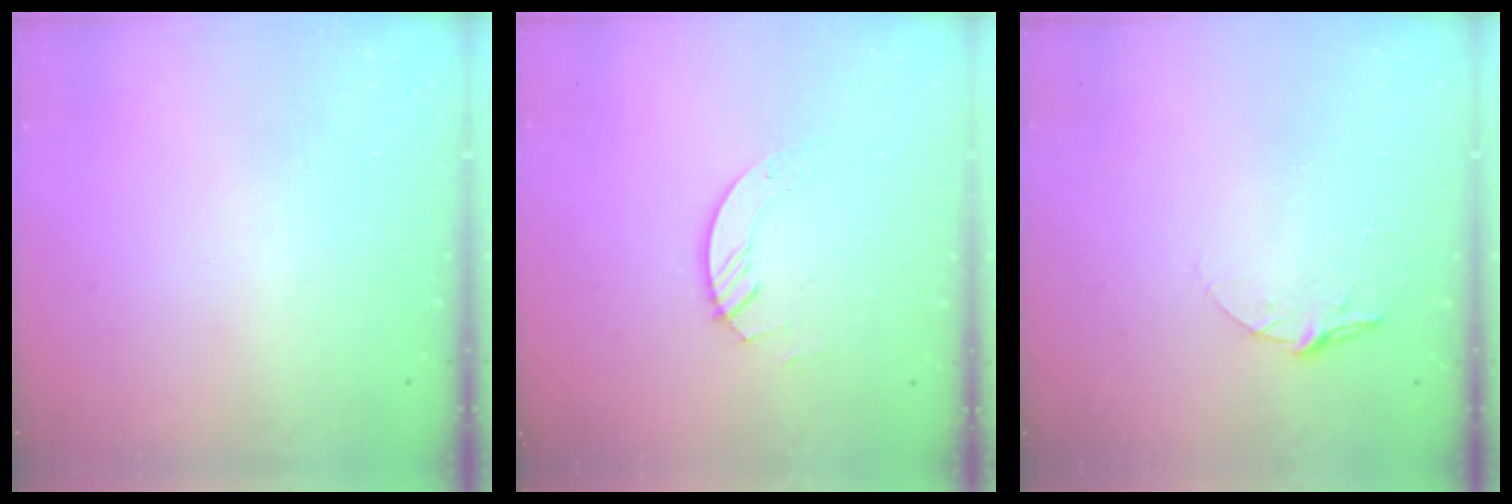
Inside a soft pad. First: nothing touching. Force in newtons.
{"total": 2.8, "press": 2.8, "slide": 0.3}
{"total": 4.6, "press": 4.6, "slide": 0.4}